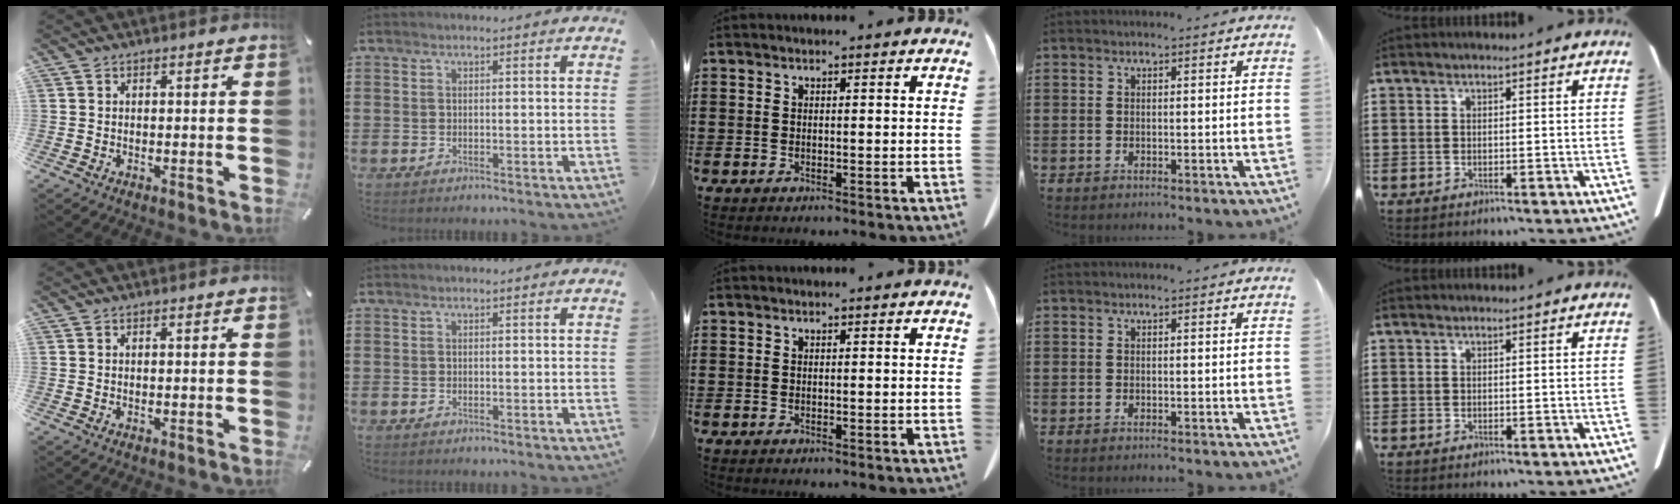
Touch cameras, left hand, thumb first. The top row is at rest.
{}